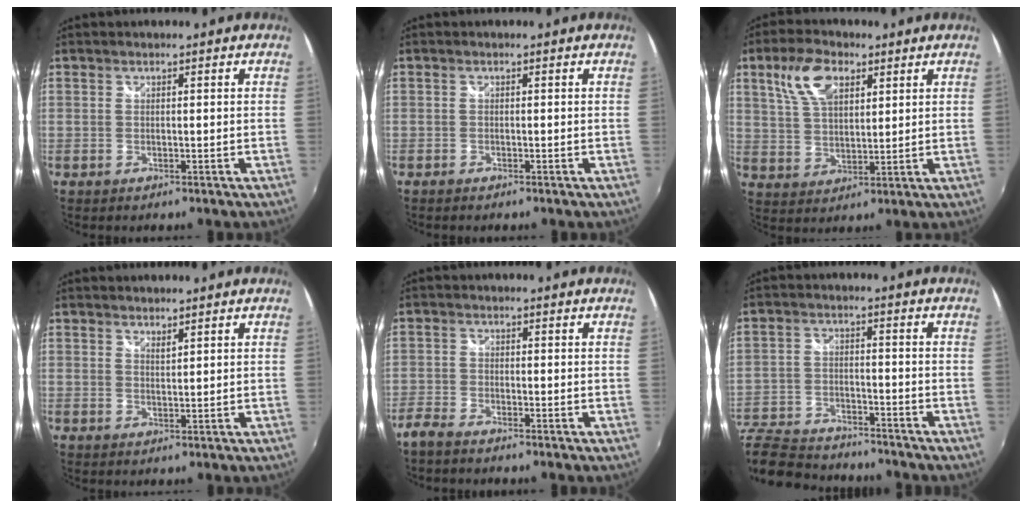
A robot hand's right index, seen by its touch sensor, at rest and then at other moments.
{"total": 0.7, "force": [-0.6, 0.3, 0.3], "torque": [-0.007, -0.002, -0.014]}
{"total": 9.6, "force": [4.7, 5.0, 6.7], "torque": [-0.133, 0.021, 0.093]}
{"total": 1.3, "force": [1.2, 0.3, 0.5], "torque": [-0.007, 0.000, 0.020]}
{"total": 3.8, "force": [-3.3, 1.0, 1.4], "torque": [-0.047, -0.009, -0.072]}
{"total": 18.0, "force": [-14.9, 7.0, 7.2], "torque": [-0.191, -0.013, -0.252]}